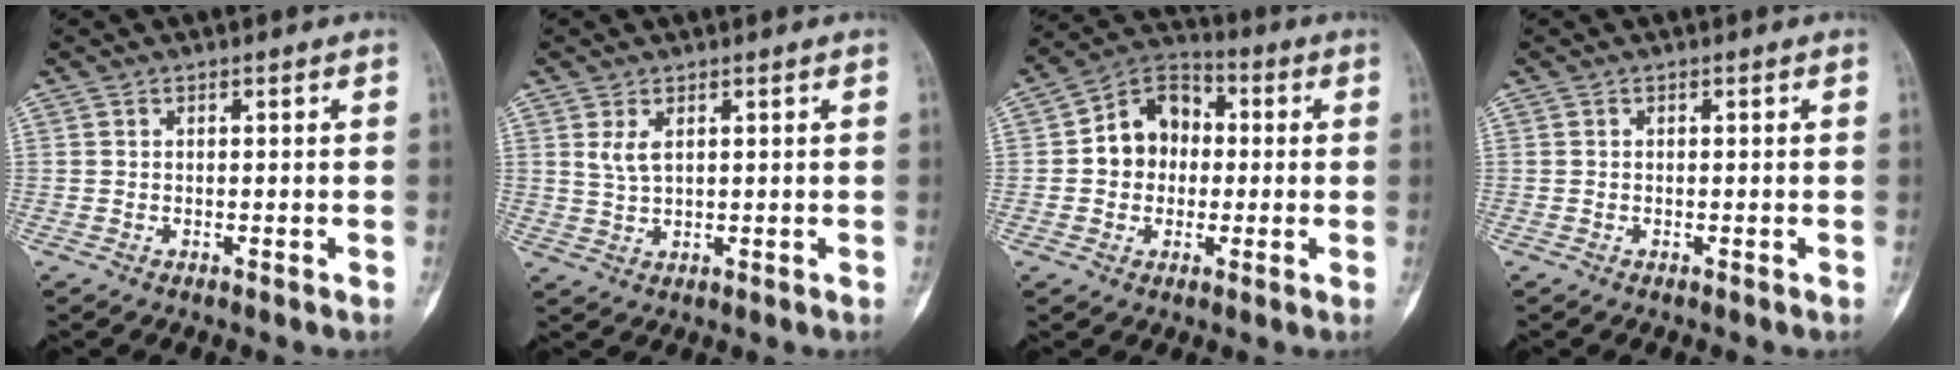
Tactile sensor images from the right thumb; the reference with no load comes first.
{"total": 3.1, "force": [1.3, 1.6, 2.3], "torque": [-0.045, -0.005, 0.032]}
{"total": 11.0, "force": [0.2, 9.1, 6.3], "torque": [-0.068, 0.030, -0.007]}
{"total": 0.0}